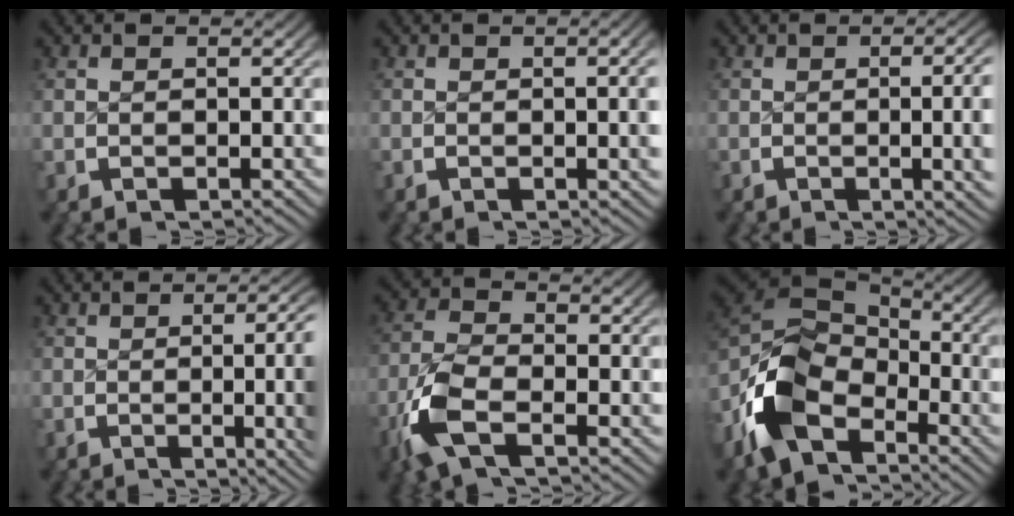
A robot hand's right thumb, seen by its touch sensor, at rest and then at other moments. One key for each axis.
{"total": 2.2, "fx": -0.4, "fy": 0.2, "fz": 2.1, "tx": -0.024, "ty": 0.008, "tz": -0.010}
{"total": 5.0, "fx": -0.8, "fy": 1.1, "fz": 4.8, "tx": -0.048, "ty": 0.015, "tz": -0.021}
{"total": 7.9, "fx": -1.1, "fy": 2.6, "fz": 7.4, "tx": -0.087, "ty": 0.007, "tz": -0.023}
{"total": 5.9, "fx": -2.4, "fy": 3.2, "fz": 4.4, "tx": -0.100, "ty": -0.008, "tz": -0.047}
{"total": 11.5, "fx": -2.0, "fy": 7.5, "fz": 8.4, "tx": -0.171, "ty": -0.024, "tz": -0.026}